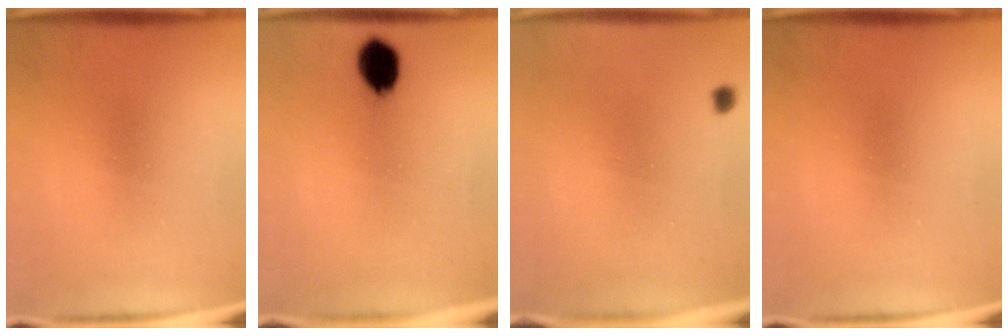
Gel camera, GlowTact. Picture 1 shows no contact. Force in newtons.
{"total": 7.5}
{"total": 1.0}
{"total": 0.0}